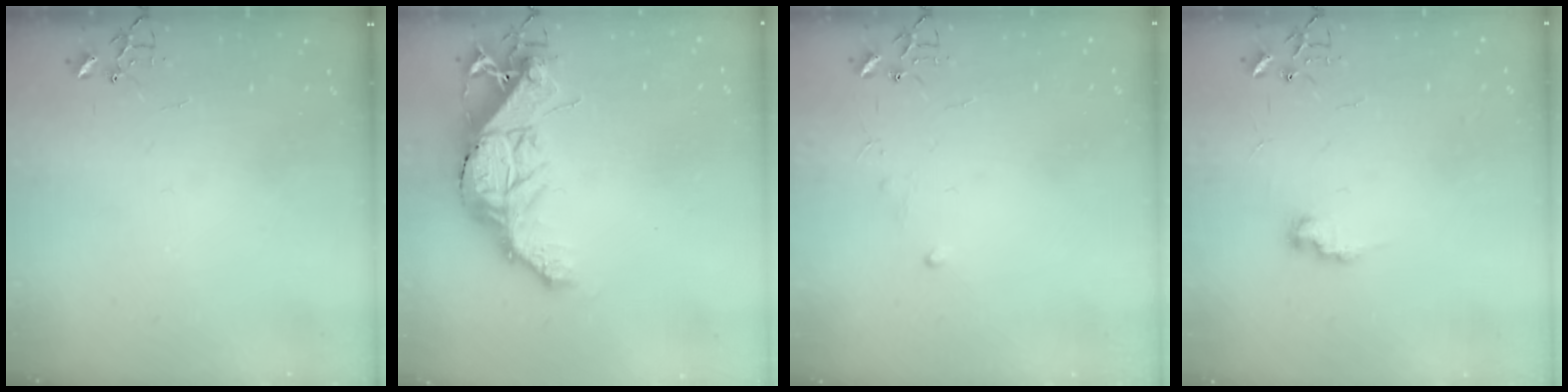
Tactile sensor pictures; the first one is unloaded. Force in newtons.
{"total": 16.4, "press": 16.4, "slide": 1.3}
{"total": 4.0, "press": 4.0, "slide": 0.5}
{"total": 8.0, "press": 8.0, "slide": 0.7}